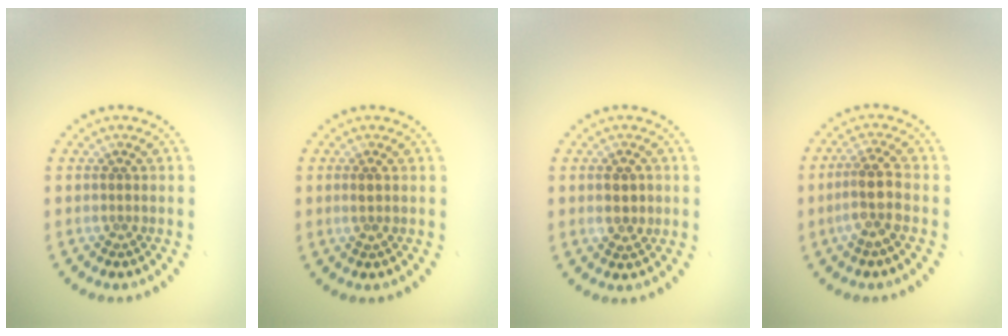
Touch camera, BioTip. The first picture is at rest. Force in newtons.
{"total": 0.7, "press": 0.5, "slide": 0.5}
{"total": 1.6, "press": 1.6, "slide": 0.2}
{"total": 2.9, "press": 2.4, "slide": 1.6}